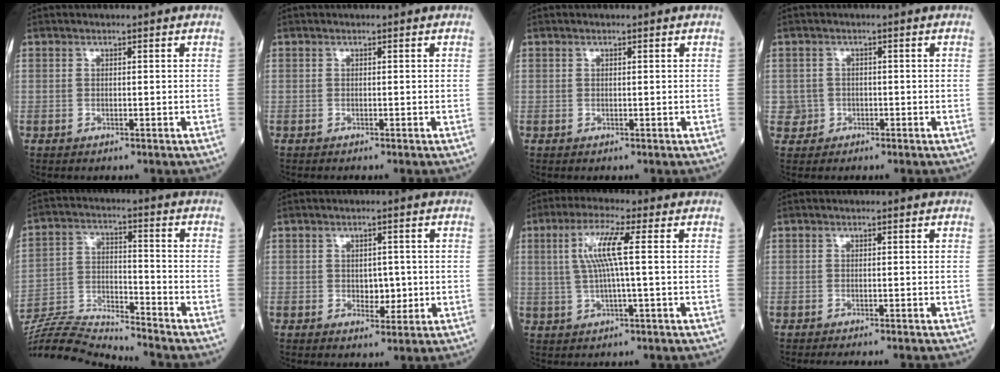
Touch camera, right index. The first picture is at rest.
{"total": 0.0}
{"total": 0.0}
{"total": 2.1, "force": [-0.7, 2.0, -0.3], "torque": [0.012, 0.010, -0.015]}
{"total": 13.1, "force": [-13.0, -1.3, 1.7], "torque": [-0.041, 0.015, -0.241]}
{"total": 2.9, "force": [-0.3, 1.9, 2.2], "torque": [-0.025, 0.001, 0.002]}
{"total": 6.7, "force": [1.1, -0.3, 6.6], "torque": [-0.138, 0.011, 0.022]}
{"total": 5.3, "force": [-4.8, 0.1, 2.3], "torque": [-0.017, -0.011, -0.063]}